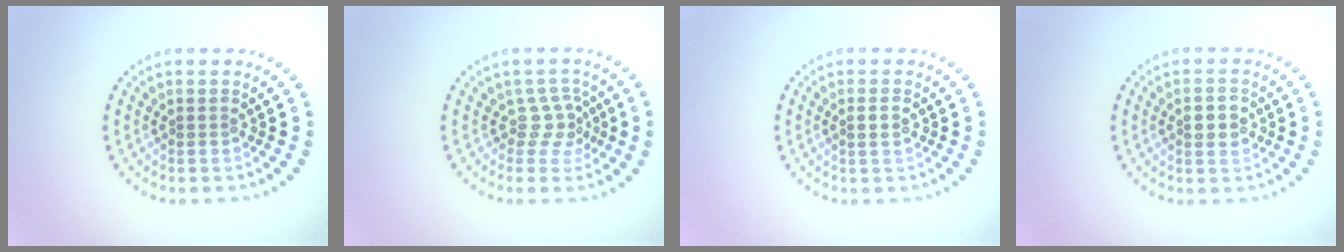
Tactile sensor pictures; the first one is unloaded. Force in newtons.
{"total": 2.1, "press": 1.5, "slide": 1.4}
{"total": 1.1, "press": 1.1, "slide": 0.3}
{"total": 2.7, "press": 2.7, "slide": 0.0}